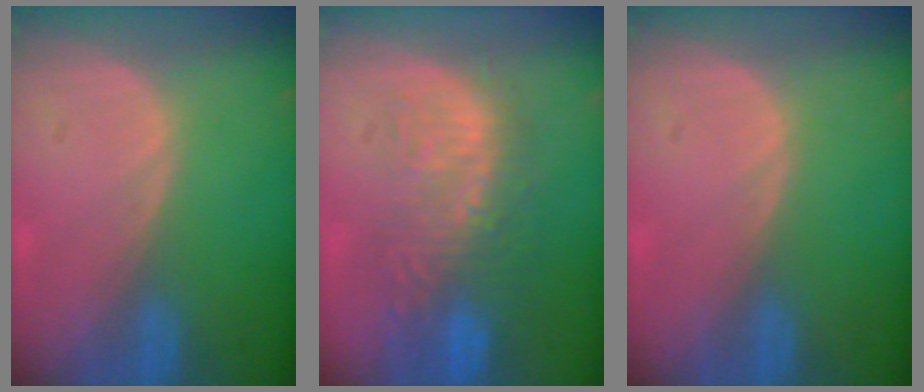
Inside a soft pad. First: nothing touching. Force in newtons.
{"total": 10.7, "press": 9.4, "slide": 5.3}
{"total": 0.0}